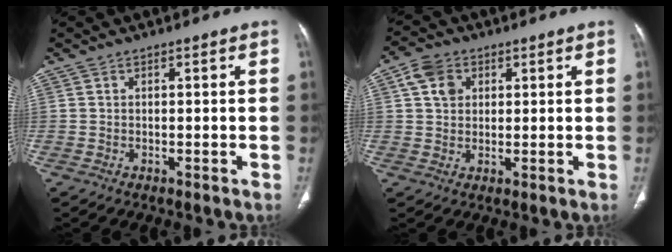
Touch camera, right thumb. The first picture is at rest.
{"total": 5.7, "force": [1.9, 4.4, 2.9], "torque": [-0.039, 0.000, 0.034]}